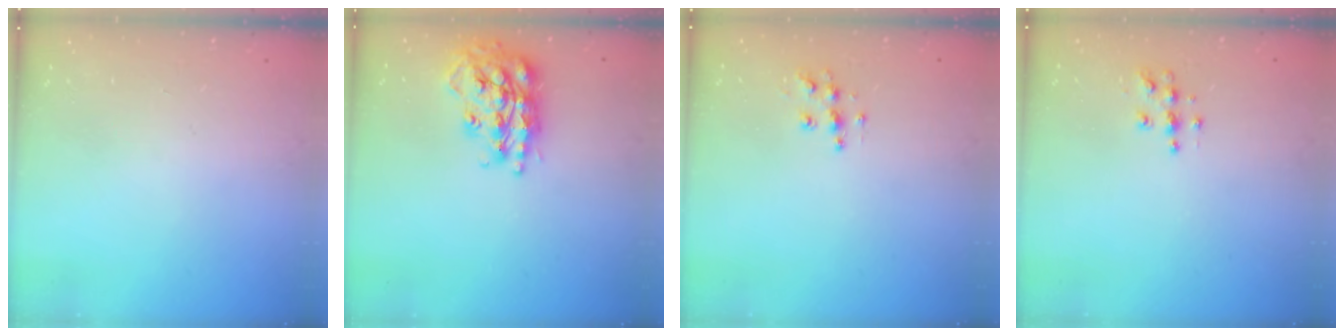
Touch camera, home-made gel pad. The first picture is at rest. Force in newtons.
{"total": 19.5, "press": 19.5, "slide": 1.8}
{"total": 7.5, "press": 7.5, "slide": 0.1}
{"total": 5.4, "press": 5.4, "slide": 0.4}